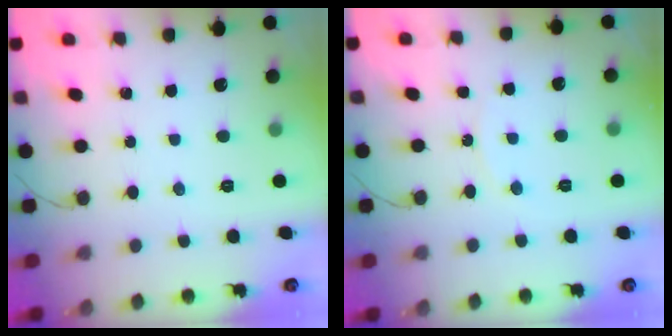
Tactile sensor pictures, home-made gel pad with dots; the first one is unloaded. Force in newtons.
{"total": 6.0, "press": 5.9, "slide": 0.7}